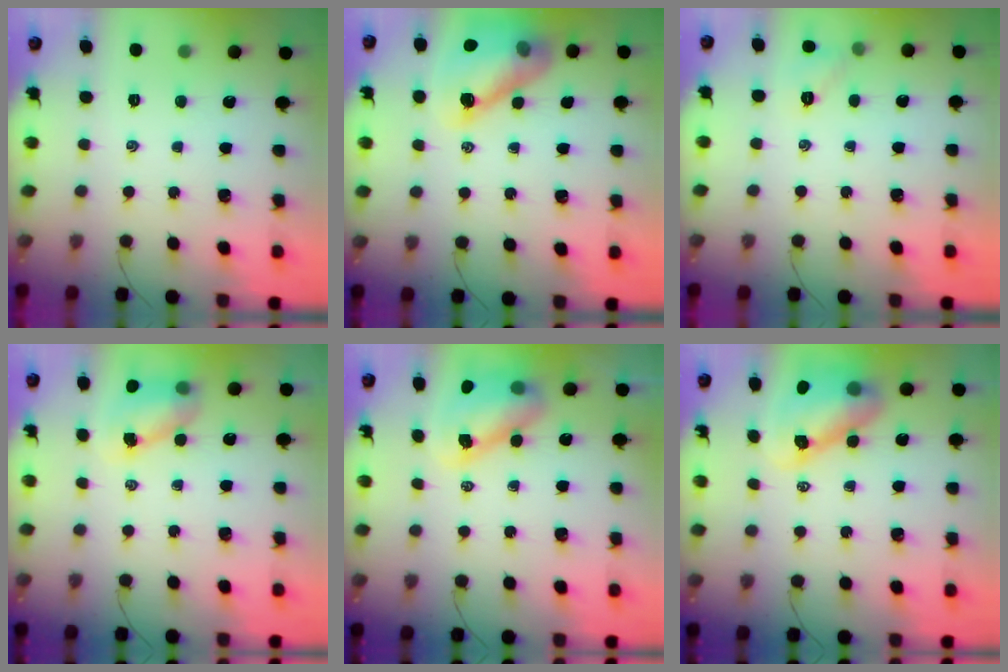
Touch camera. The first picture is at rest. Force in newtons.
{"total": 13.8, "press": 13.3, "slide": 3.7}
{"total": 5.0, "press": 4.7, "slide": 1.6}
{"total": 6.9, "press": 6.8, "slide": 0.9}
{"total": 8.1, "press": 7.9, "slide": 1.9}
{"total": 8.6, "press": 8.4, "slide": 1.9}